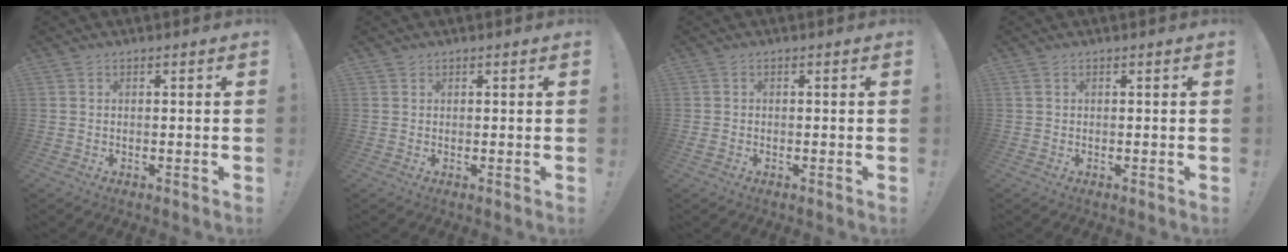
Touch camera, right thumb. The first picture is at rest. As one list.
[{"total": 0.8, "force": [0.7, 0.4, 0.2], "torque": [0.004, -0.003, 0.011]}, {"total": 0.8, "force": [-0.3, 0.5, 0.4], "torque": [-0.008, 0.001, -0.005]}, {"total": 0.7, "force": [0.3, 0.5, 0.4], "torque": [-0.008, 0.003, 0.004]}]